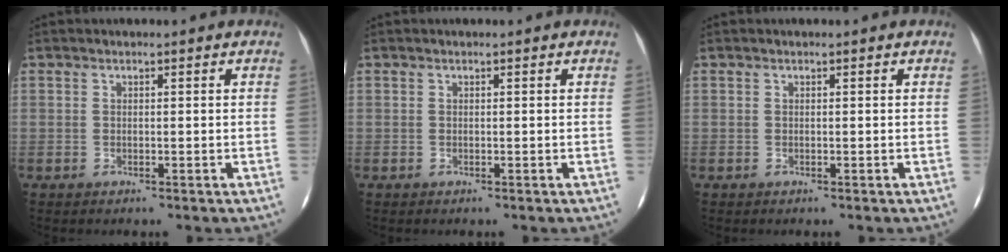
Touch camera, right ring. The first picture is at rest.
{"total": 0.0}
{"total": 0.0}